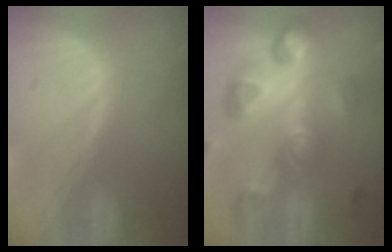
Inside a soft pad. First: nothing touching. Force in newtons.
{"total": 11.3, "press": 10.1, "slide": 5.1}